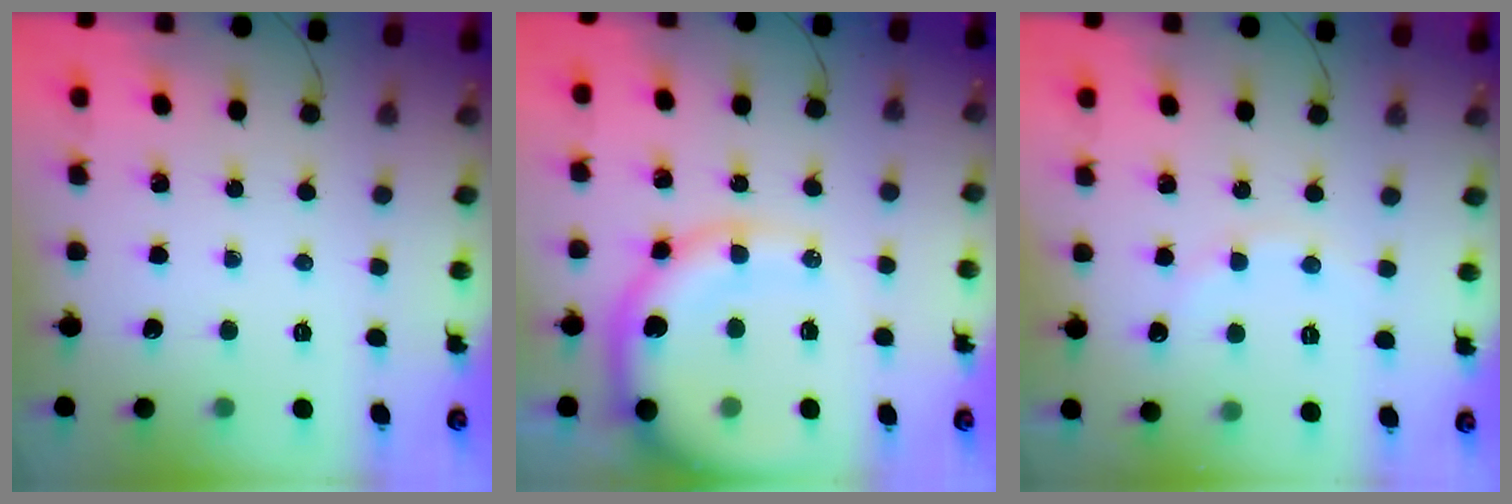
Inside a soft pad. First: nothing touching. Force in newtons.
{"total": 13.7, "press": 13.1, "slide": 3.7}
{"total": 6.8, "press": 6.7, "slide": 1.3}